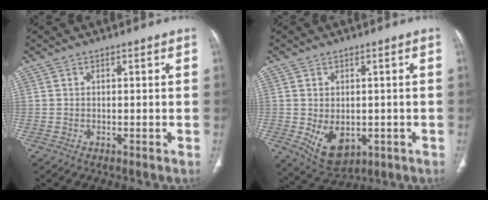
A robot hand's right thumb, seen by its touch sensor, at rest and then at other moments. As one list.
[{"total": 7.9, "force": [-1.5, 5.4, 5.6], "torque": [-0.071, -0.009, -0.003]}]